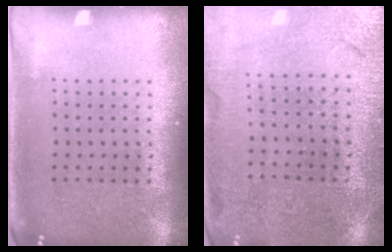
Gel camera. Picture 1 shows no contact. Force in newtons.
{"total": 0.5, "press": 0.5, "slide": 0.2}